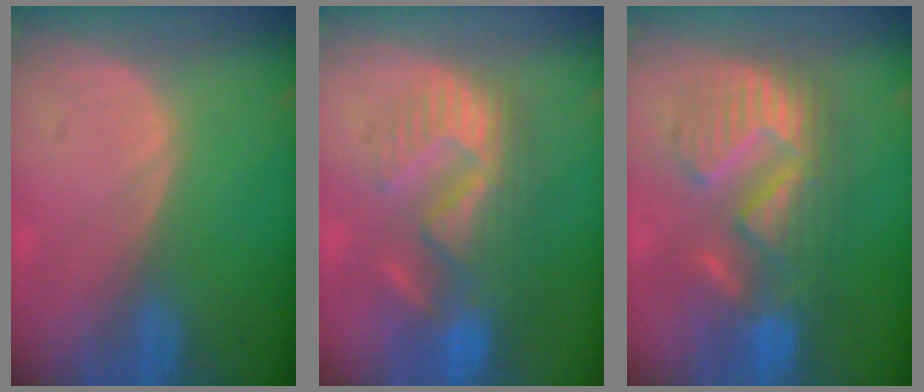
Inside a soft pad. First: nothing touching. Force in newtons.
{"total": 11.0, "press": 9.6, "slide": 5.2}
{"total": 10.4, "press": 10.4, "slide": 0.7}